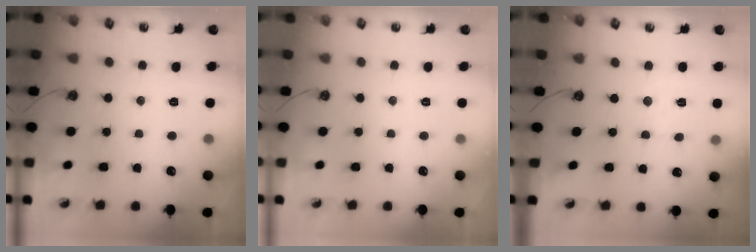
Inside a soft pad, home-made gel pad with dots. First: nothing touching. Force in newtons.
{"total": 0.0}
{"total": 3.4, "press": 3.3, "slide": 0.5}